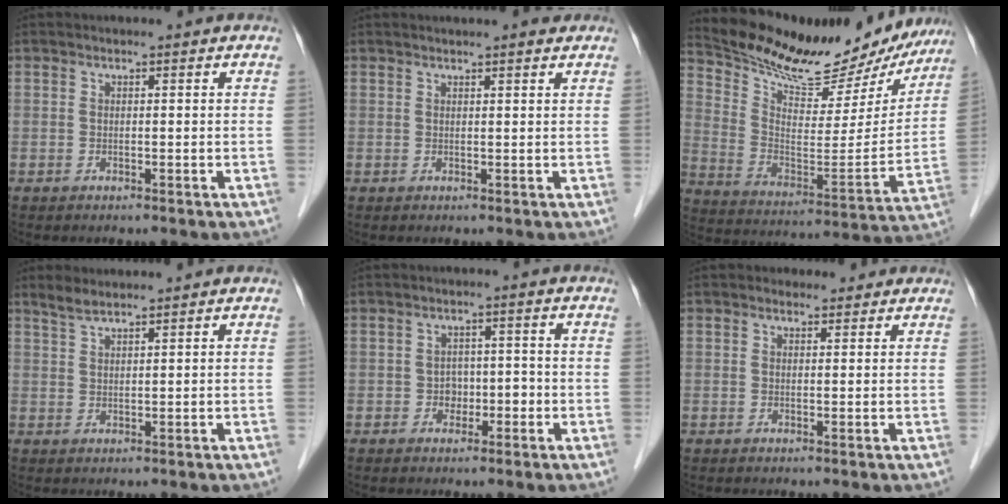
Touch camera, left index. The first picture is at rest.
{"total": 4.2, "force": [3.6, 0.7, 2.0], "torque": [-0.027, 0.016, 0.043]}
{"total": 23.5, "force": [21.3, 6.5, 7.4], "torque": [-0.121, -0.036, 0.305]}
{"total": 2.4, "force": [2.1, 0.2, 1.0], "torque": [-0.024, 0.009, 0.046]}
{"total": 3.1, "force": [-1.2, 2.3, 1.6], "torque": [-0.020, 0.011, -0.015]}
{"total": 2.0, "force": [1.4, 1.4, 0.2], "torque": [-0.002, 0.007, 0.017]}